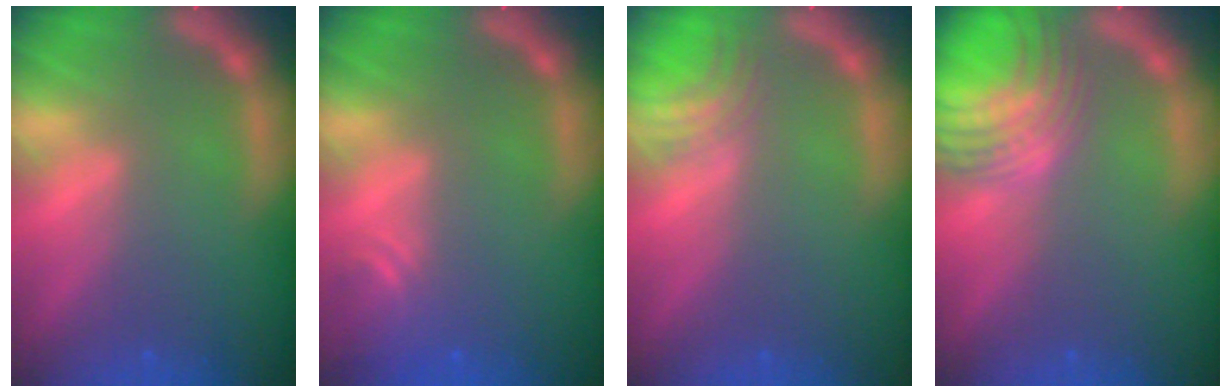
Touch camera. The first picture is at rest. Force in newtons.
{"total": 2.4}
{"total": 3.0}
{"total": 9.1}